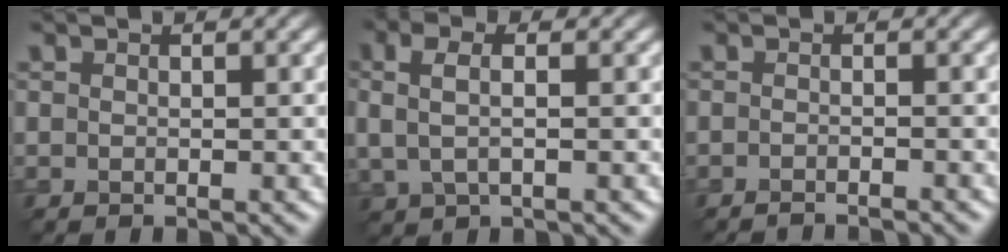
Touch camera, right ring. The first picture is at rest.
{"total": 3.0, "force": [0.6, 1.4, 2.6], "torque": [-0.059, 0.003, 0.009]}
{"total": 2.1, "force": [-1.8, 0.3, 0.9], "torque": [-0.002, 0.000, -0.029]}